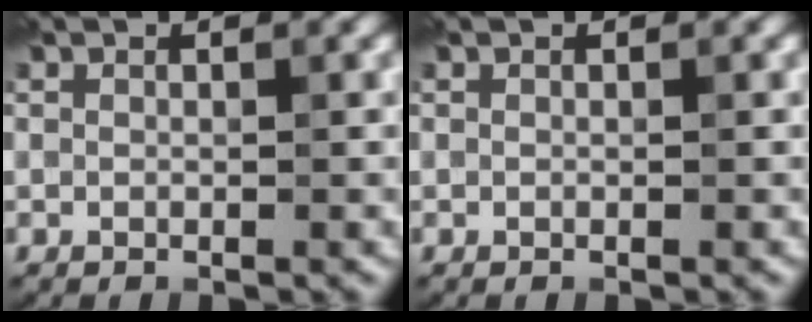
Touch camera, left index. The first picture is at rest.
{"total": 0.0}